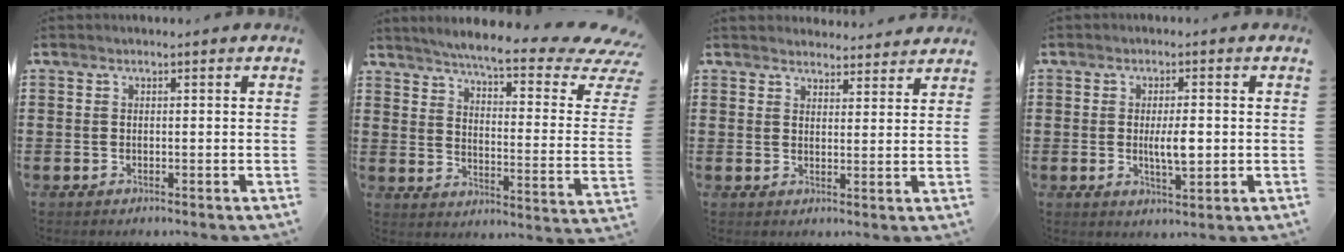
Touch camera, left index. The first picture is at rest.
{"total": 6.9, "force": [5.0, -0.3, 4.7], "torque": [-0.087, -0.047, 0.076]}
{"total": 3.2, "force": [3.1, 0.5, -0.1], "torque": [0.001, -0.014, 0.057]}
{"total": 4.8, "force": [0.1, 1.5, 4.6], "torque": [-0.082, -0.004, -0.004]}